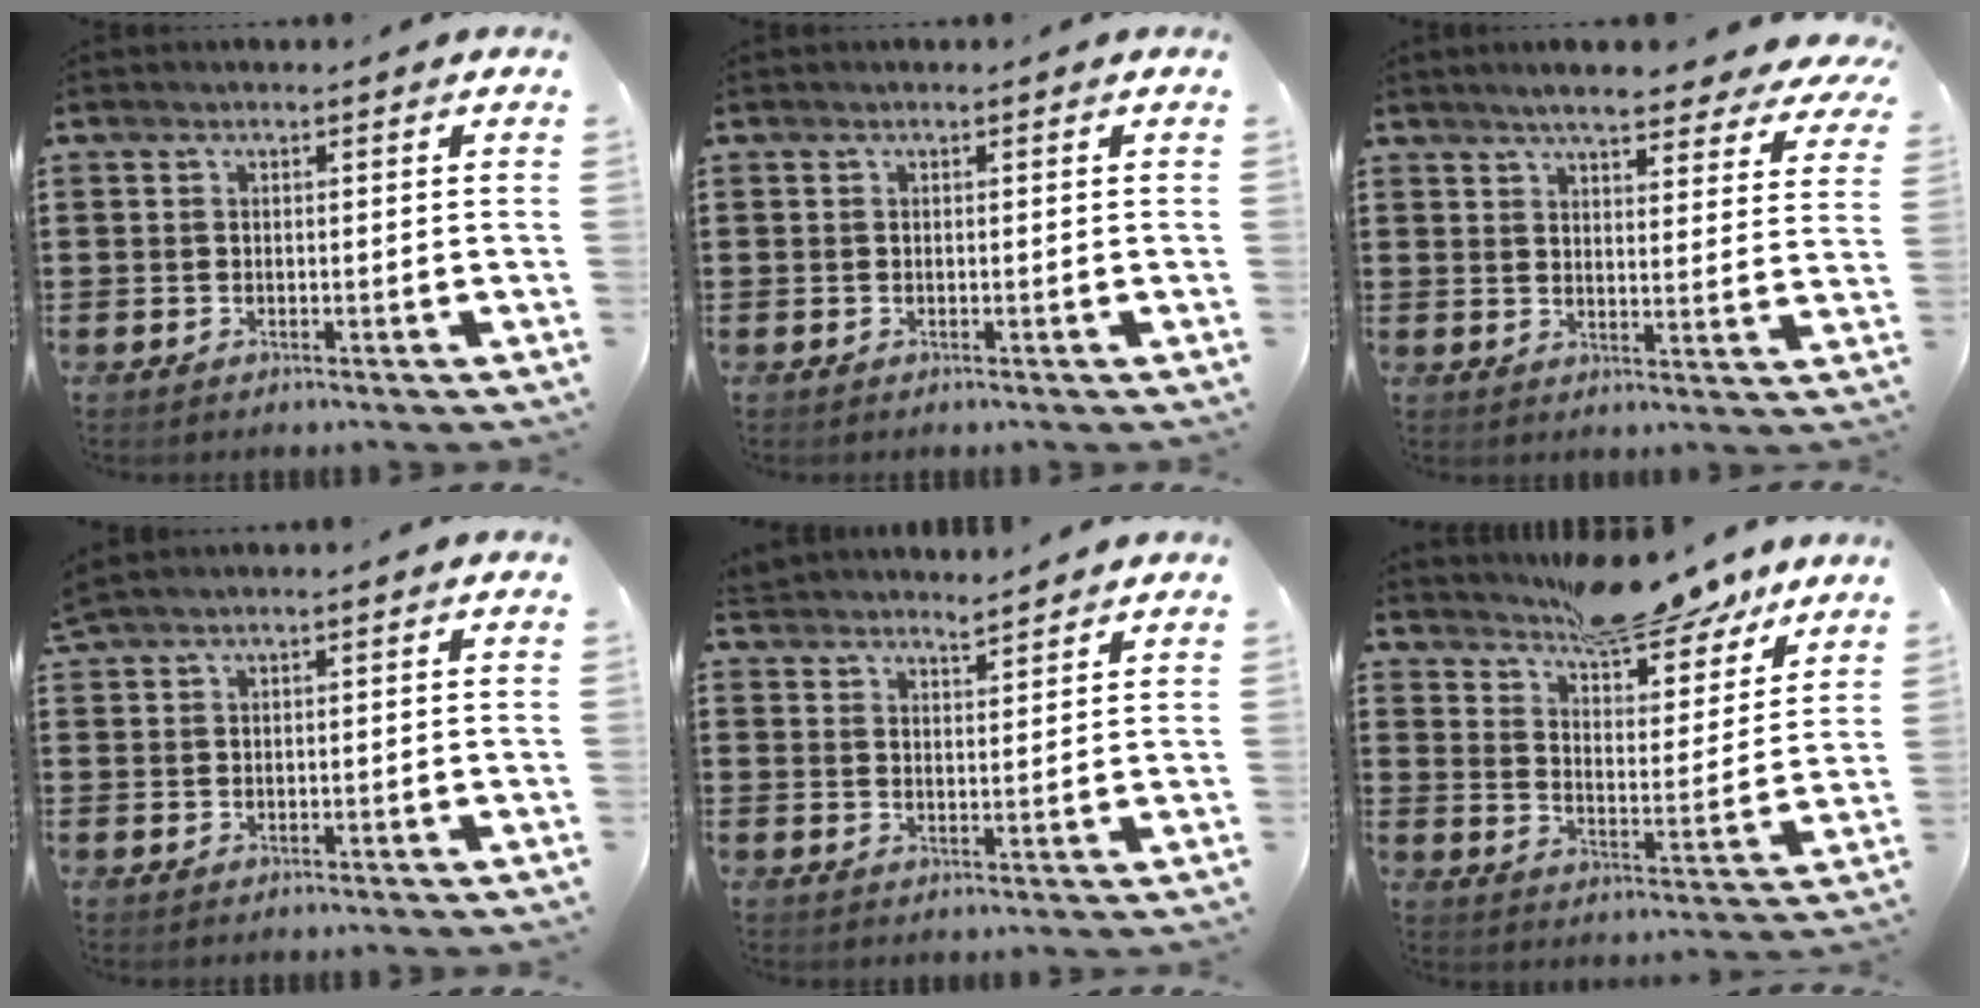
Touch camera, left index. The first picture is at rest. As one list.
[{"total": 0.0}, {"total": 5.9, "force": [5.3, 0.5, 2.6], "torque": [-0.061, -0.020, 0.092]}, {"total": 1.1, "force": [1.0, -0.1, 0.5], "torque": [-0.011, -0.001, 0.019]}, {"total": 3.2, "force": [3.2, -0.2, -0.2], "torque": [-0.007, -0.013, 0.060]}, {"total": 9.9, "force": [9.0, 1.9, 3.6], "torque": [-0.068, -0.056, 0.161]}]